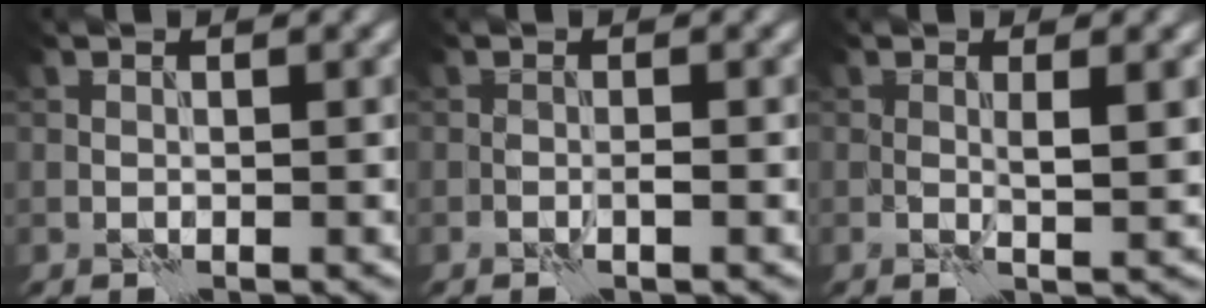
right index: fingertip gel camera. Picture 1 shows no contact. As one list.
[{"total": 0.8, "force": [-0.4, 0.1, 0.7], "torque": [-0.013, 0.002, -0.008]}, {"total": 2.0, "force": [0.3, 0.2, 1.9], "torque": [-0.030, -0.002, 0.004]}]